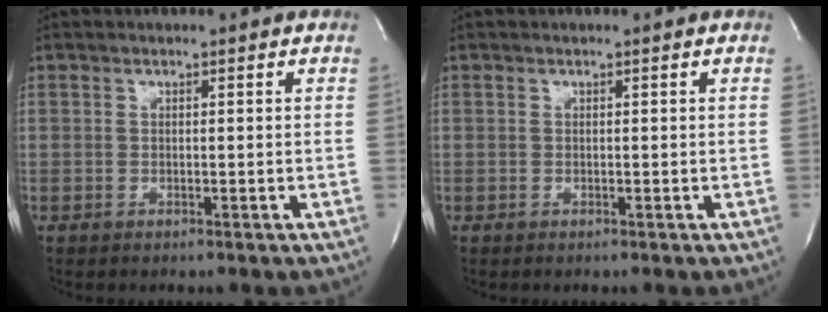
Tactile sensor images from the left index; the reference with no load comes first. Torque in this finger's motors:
{"motor_torque": [0.00, 0.00, 0.00, -0.01]}